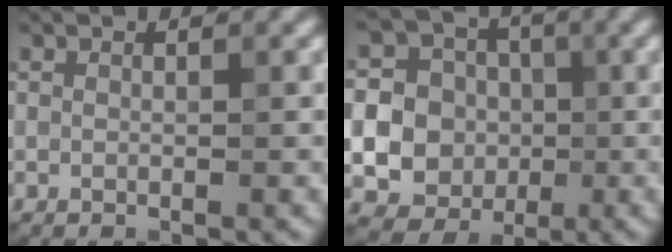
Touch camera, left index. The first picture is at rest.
{"total": 18.1, "force": [-1.6, 17.3, 5.0], "torque": [-0.148, 0.002, -0.058]}